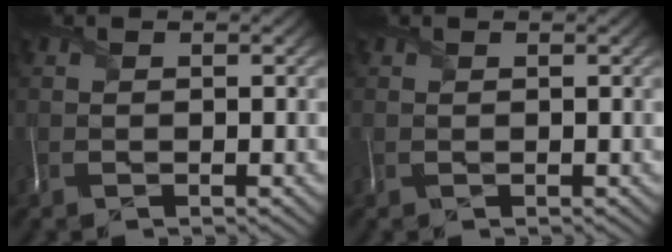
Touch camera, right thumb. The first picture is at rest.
{"total": 0.0}